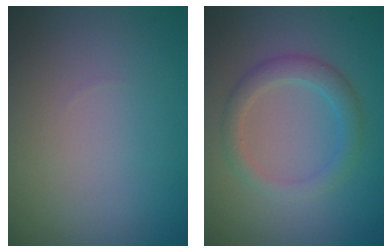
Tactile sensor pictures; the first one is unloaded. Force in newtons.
{"total": 2.7, "press": 2.7, "slide": 0.2}